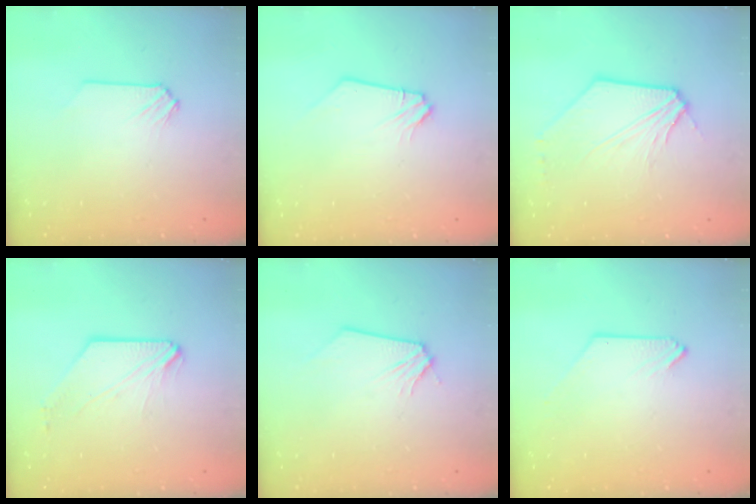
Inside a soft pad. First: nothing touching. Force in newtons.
{"total": 0.0}
{"total": 6.5, "press": 6.4, "slide": 0.7}
{"total": 1.3, "press": 1.3, "slide": 0.3}
{"total": 0.0}
{"total": 0.0}